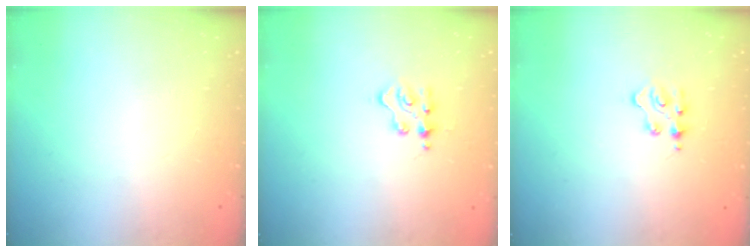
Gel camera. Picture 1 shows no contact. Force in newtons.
{"total": 3.2, "press": 3.2, "slide": 0.4}
{"total": 2.4, "press": 2.4, "slide": 0.4}